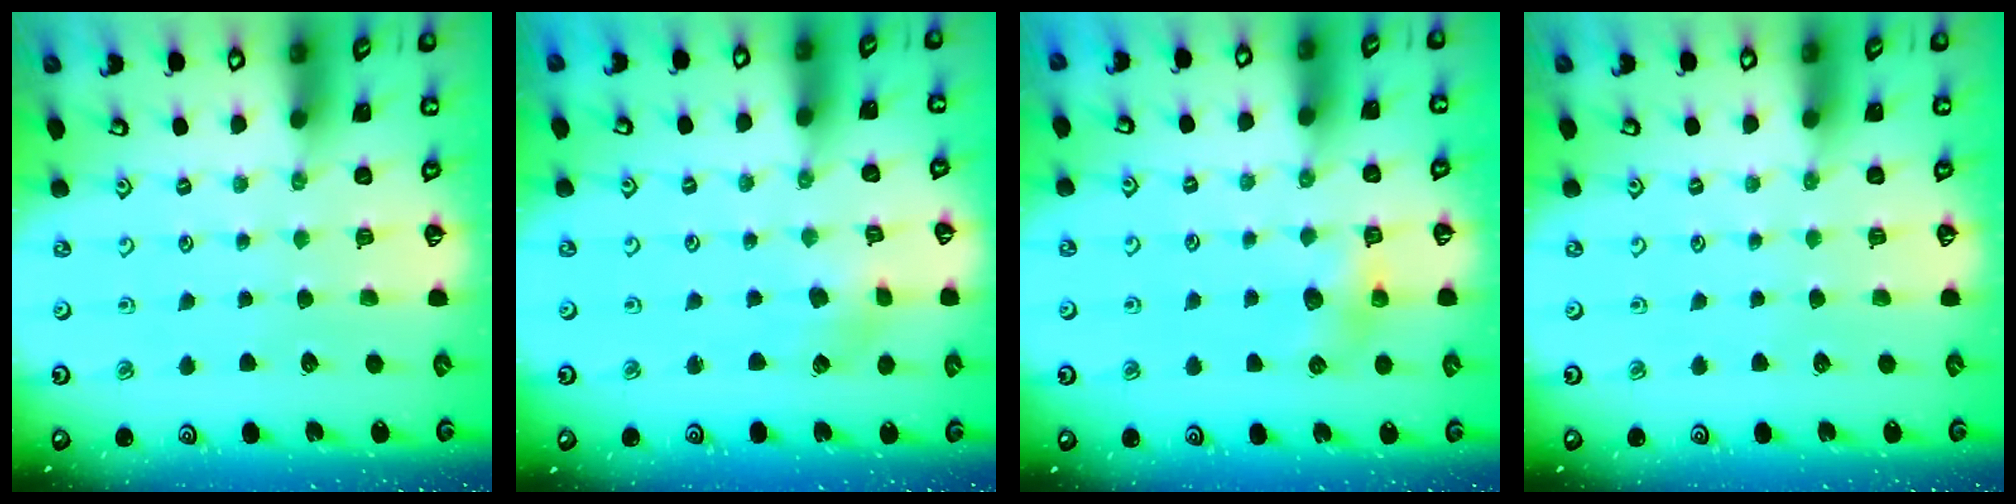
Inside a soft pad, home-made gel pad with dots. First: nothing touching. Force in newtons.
{"total": 2.4, "press": 2.3, "slide": 0.5}
{"total": 5.8, "press": 5.8, "slide": 0.1}
{"total": 0.0}